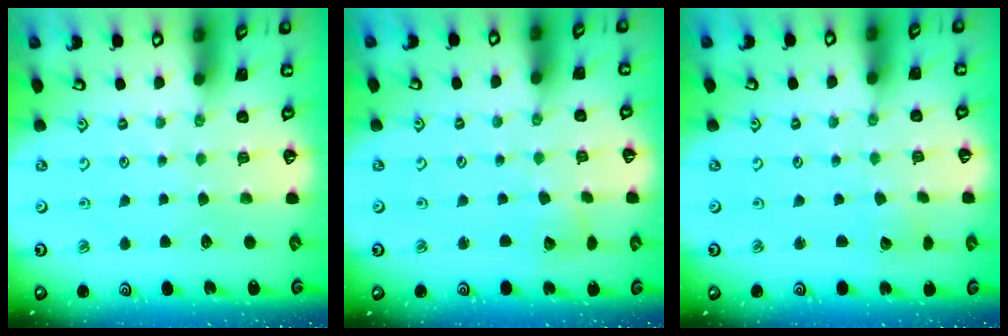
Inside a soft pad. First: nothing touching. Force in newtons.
{"total": 2.8, "press": 2.8, "slide": 0.4}
{"total": 1.7, "press": 1.7, "slide": 0.1}